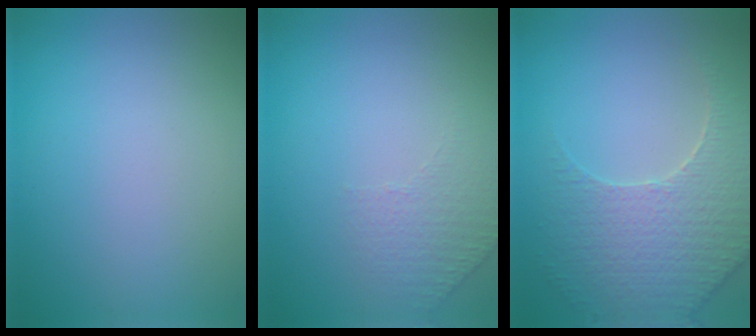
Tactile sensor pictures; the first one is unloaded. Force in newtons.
{"total": 1.3, "press": 0.8, "slide": 1.1}
{"total": 4.5, "press": 4.3, "slide": 1.5}